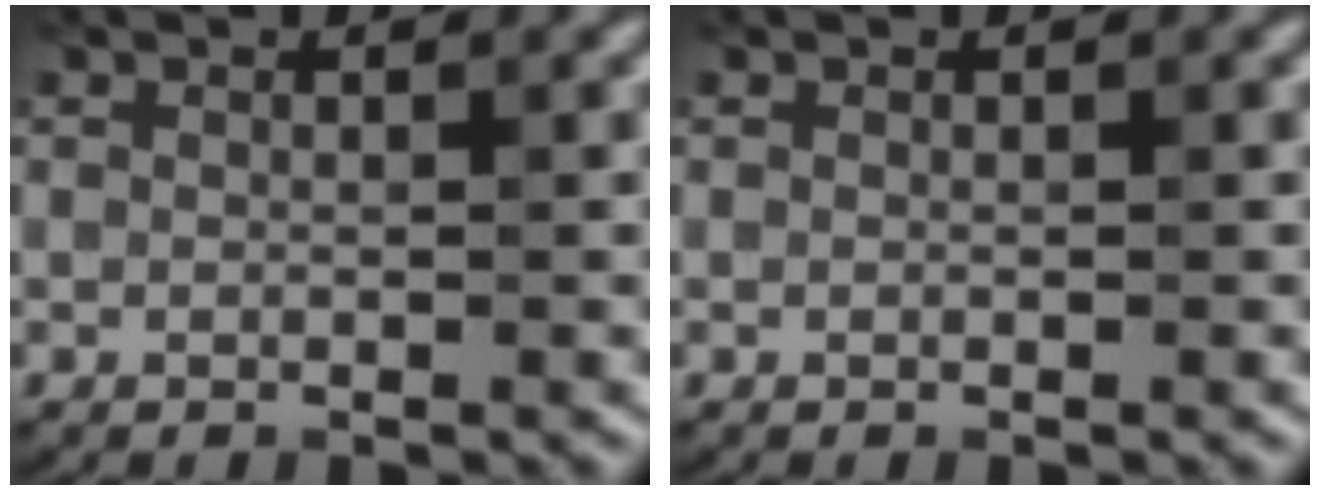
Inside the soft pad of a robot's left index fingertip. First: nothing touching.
{"total": 0.0}